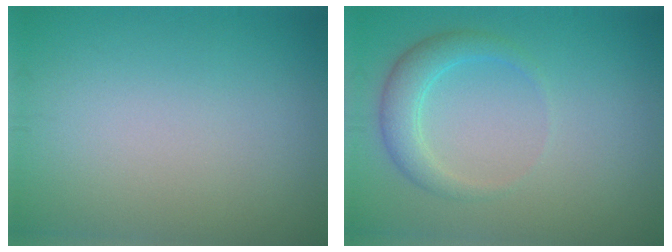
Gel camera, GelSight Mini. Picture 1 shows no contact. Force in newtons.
{"total": 2.7, "press": 2.7, "slide": 0.1}